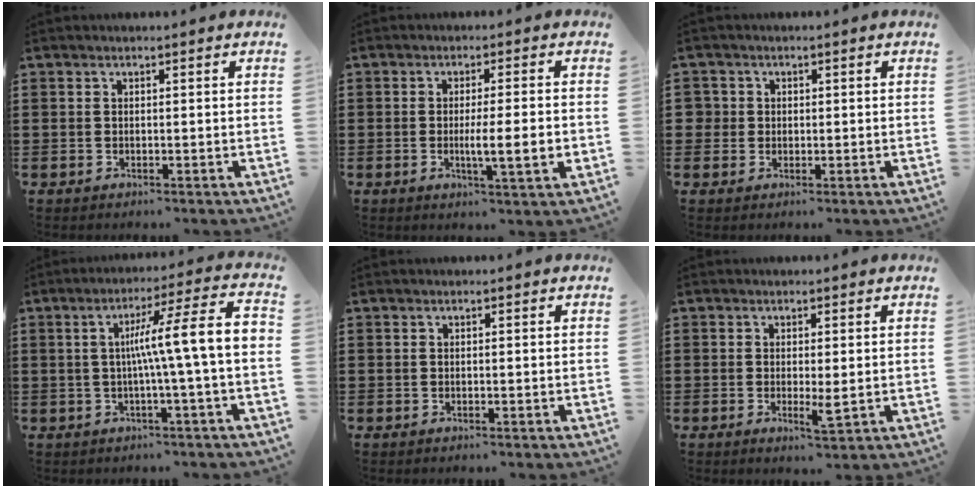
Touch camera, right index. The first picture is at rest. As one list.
[{"total": 5.8, "force": [-0.9, 0.5, 5.7], "torque": [-0.088, -0.010, -0.017]}, {"total": 1.9, "force": [0.2, 1.9, 0.2], "torque": [-0.012, 0.009, 0.003]}, {"total": 9.5, "force": [-0.3, -0.4, 9.5], "torque": [-0.165, -0.003, -0.015]}, {"total": 0.0}, {"total": 2.8, "force": [-0.4, 0.7, 2.7], "torque": [-0.046, -0.002, -0.007]}]